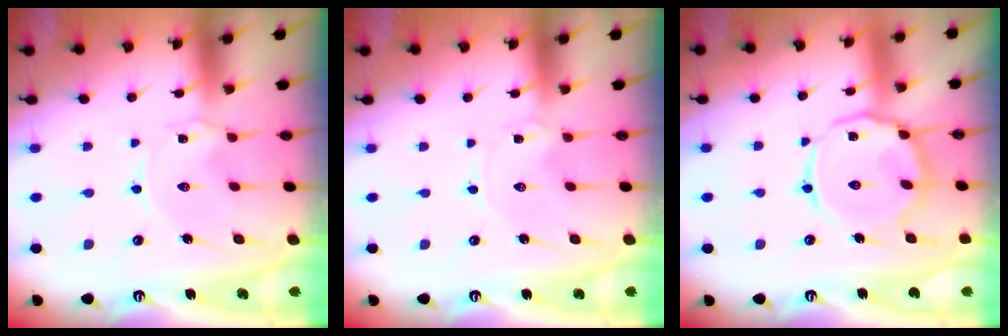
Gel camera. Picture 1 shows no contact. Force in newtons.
{"total": 0.0}
{"total": 13.3, "press": 13.3, "slide": 1.2}